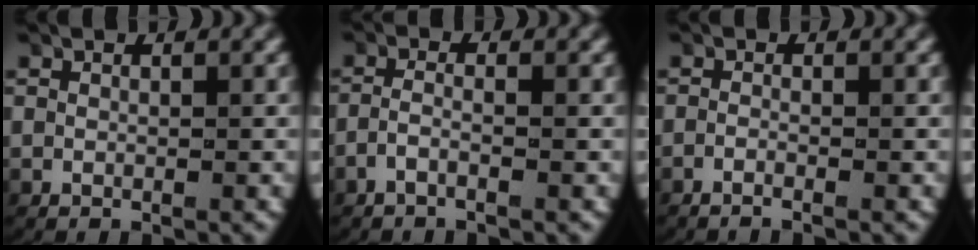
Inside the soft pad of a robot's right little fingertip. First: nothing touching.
{"total": 1.8, "force": [-1.3, 0.0, 1.3], "torque": [-0.041, -0.009, -0.020]}
{"total": 1.6, "force": [-1.4, 0.1, 0.6], "torque": [-0.027, -0.005, -0.025]}